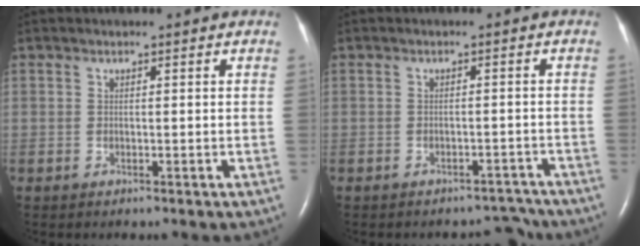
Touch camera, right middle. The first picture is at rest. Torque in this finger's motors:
{"motor_torque": [-0.10, -0.10, 0.00, 0.01]}